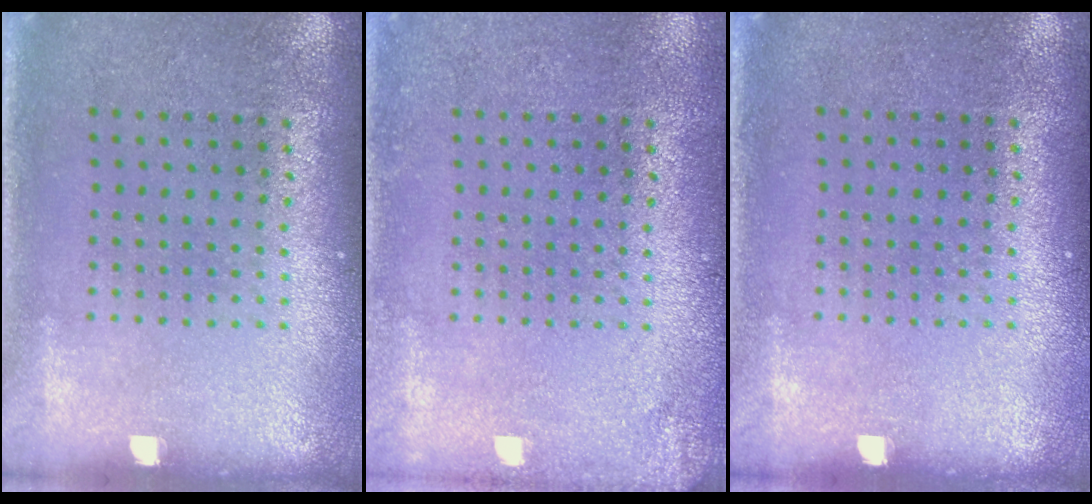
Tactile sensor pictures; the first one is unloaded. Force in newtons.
{"total": 1.3, "press": 1.3, "slide": 0.1}
{"total": 0.0}